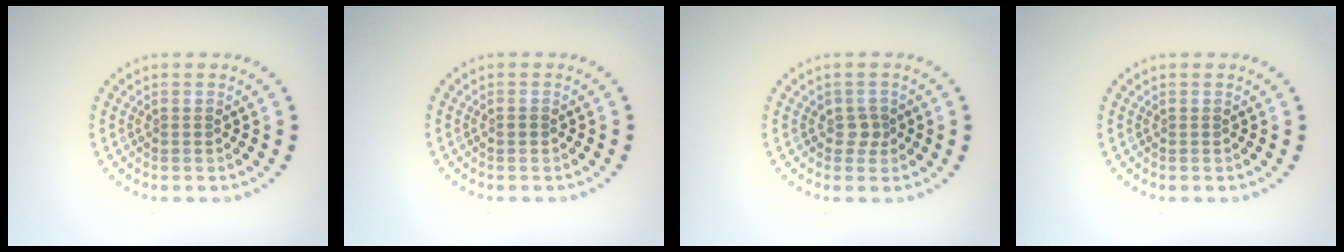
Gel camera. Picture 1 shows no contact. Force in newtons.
{"total": 0.5, "press": 0.5, "slide": 0.1}
{"total": 1.3, "press": 1.1, "slide": 0.8}
{"total": 0.0}